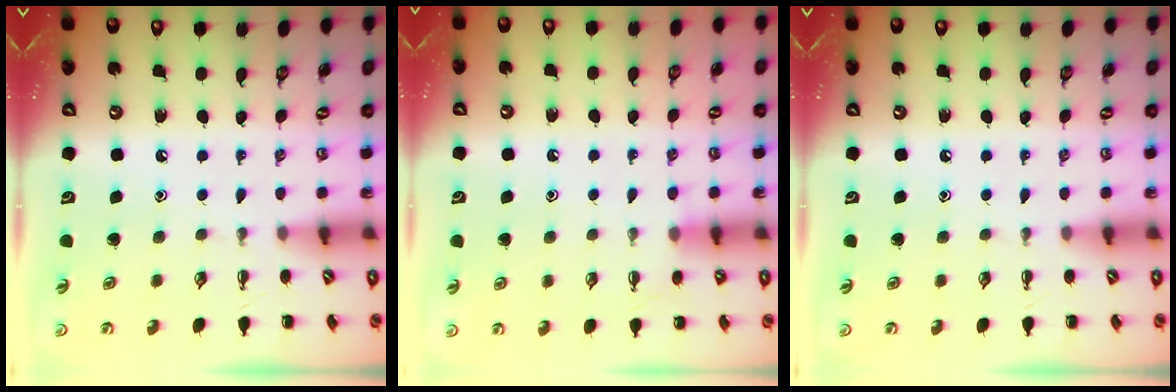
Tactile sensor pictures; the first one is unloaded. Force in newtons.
{"total": 5.5, "press": 5.3, "slide": 1.5}
{"total": 0.0}